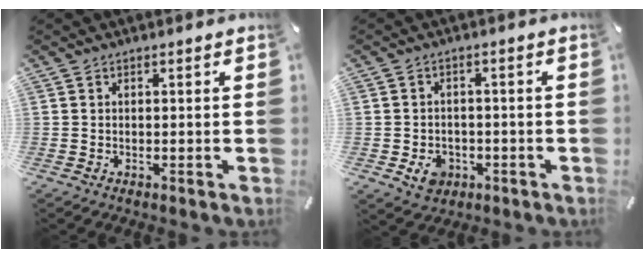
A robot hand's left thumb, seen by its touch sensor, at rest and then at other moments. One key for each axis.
{"total": 5.3, "fx": -2.1, "fy": 4.3, "fz": 2.3, "tx": -0.024, "ty": 0.006, "tz": -0.038}